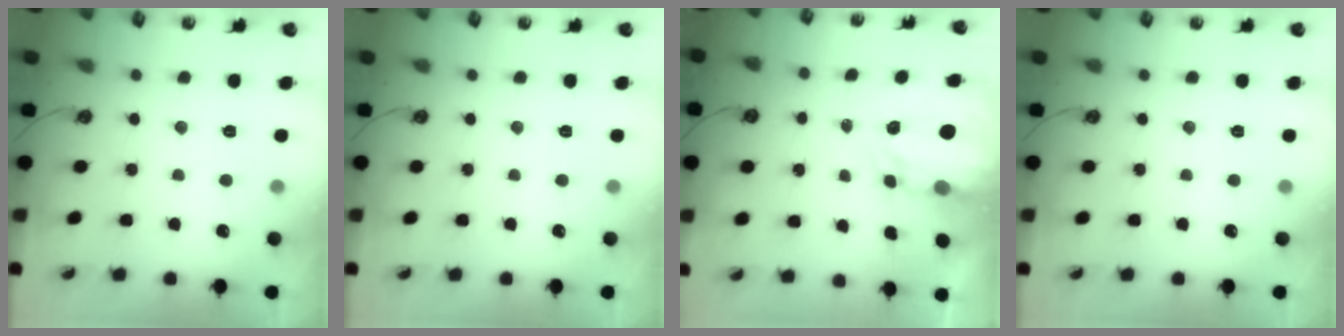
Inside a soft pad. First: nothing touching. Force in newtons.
{"total": 0.0}
{"total": 4.1, "press": 4.1, "slide": 0.4}
{"total": 0.0}